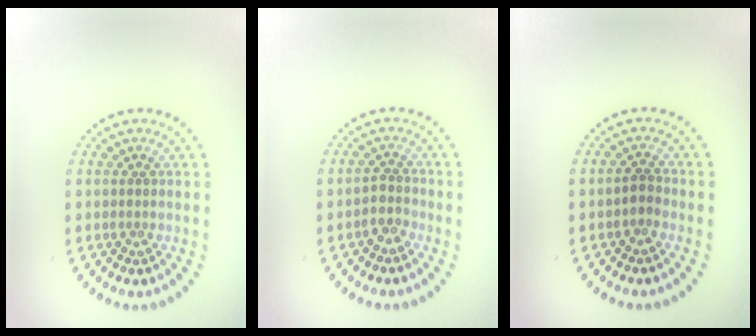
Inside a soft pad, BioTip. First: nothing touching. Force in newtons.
{"total": 1.7, "press": 1.2, "slide": 1.1}
{"total": 1.1, "press": 0.8, "slide": 0.7}